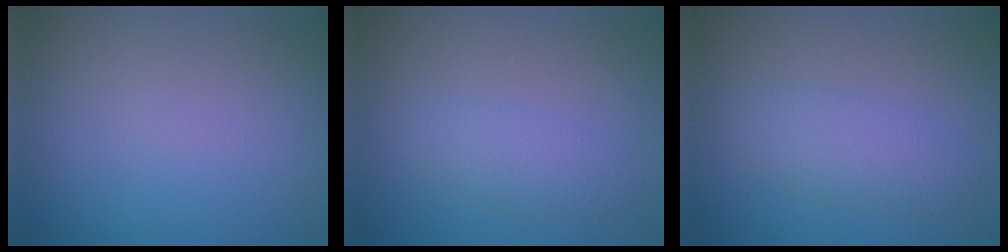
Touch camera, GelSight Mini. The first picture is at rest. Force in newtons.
{"total": 2.2, "press": 2.2, "slide": 0.1}
{"total": 2.7, "press": 2.7, "slide": 0.1}